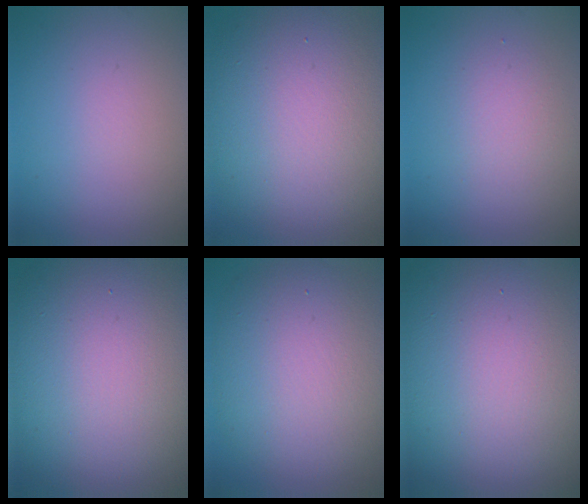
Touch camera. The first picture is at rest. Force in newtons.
{"total": 14.9, "press": 14.8, "slide": 0.9}
{"total": 2.1, "press": 2.1, "slide": 0.2}
{"total": 18.7, "press": 18.7, "slide": 0.8}
{"total": 10.7, "press": 10.7, "slide": 0.4}
{"total": 23.5, "press": 23.4, "slide": 1.6}